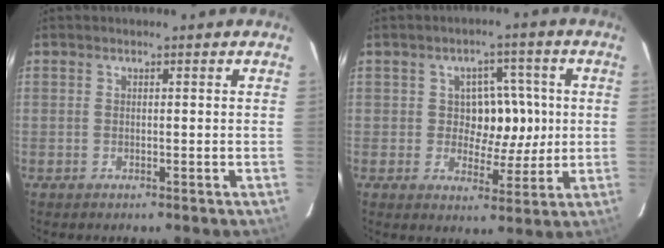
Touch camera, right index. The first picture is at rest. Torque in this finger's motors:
{"motor_torque": [0.69, 0.07, 0.31, 0.04]}